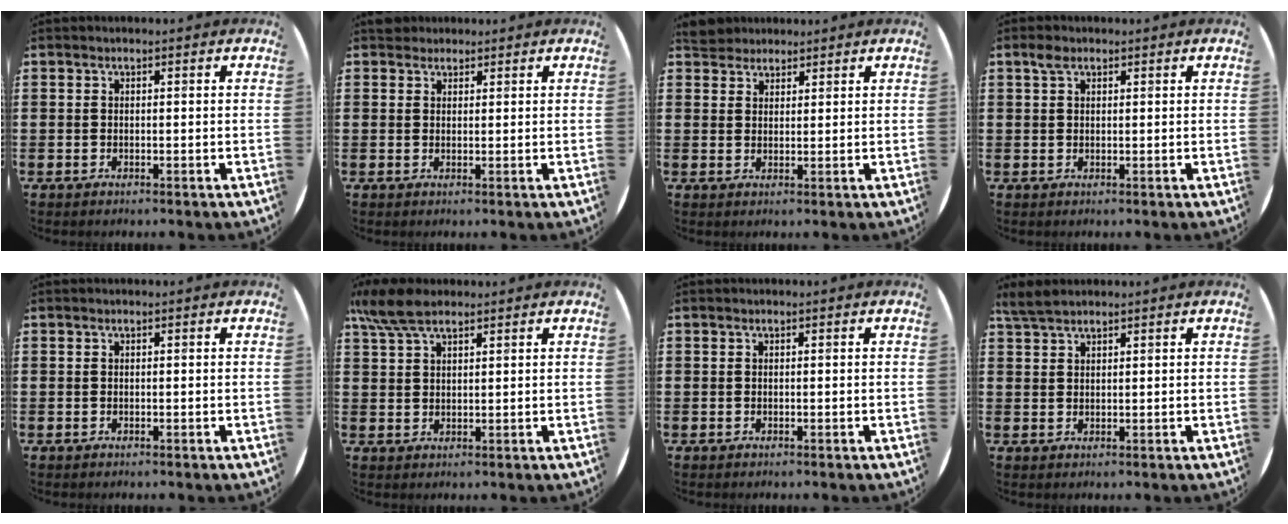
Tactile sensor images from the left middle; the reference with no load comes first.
{"total": 1.7, "force": [1.5, 0.7, -0.1], "torque": [0.005, 0.002, 0.029]}
{"total": 3.3, "force": [3.1, 1.1, 0.0], "torque": [-0.001, -0.004, 0.060]}
{"total": 1.6, "force": [1.1, 0.9, 0.8], "torque": [-0.010, 0.002, 0.018]}
{"total": 0.0}
{"total": 5.9, "force": [4.5, 2.0, 3.3], "torque": [-0.074, 0.000, 0.083]}
{"total": 0.0}
{"total": 2.7, "force": [2.4, 0.6, 0.9], "torque": [-0.024, 0.003, 0.046]}